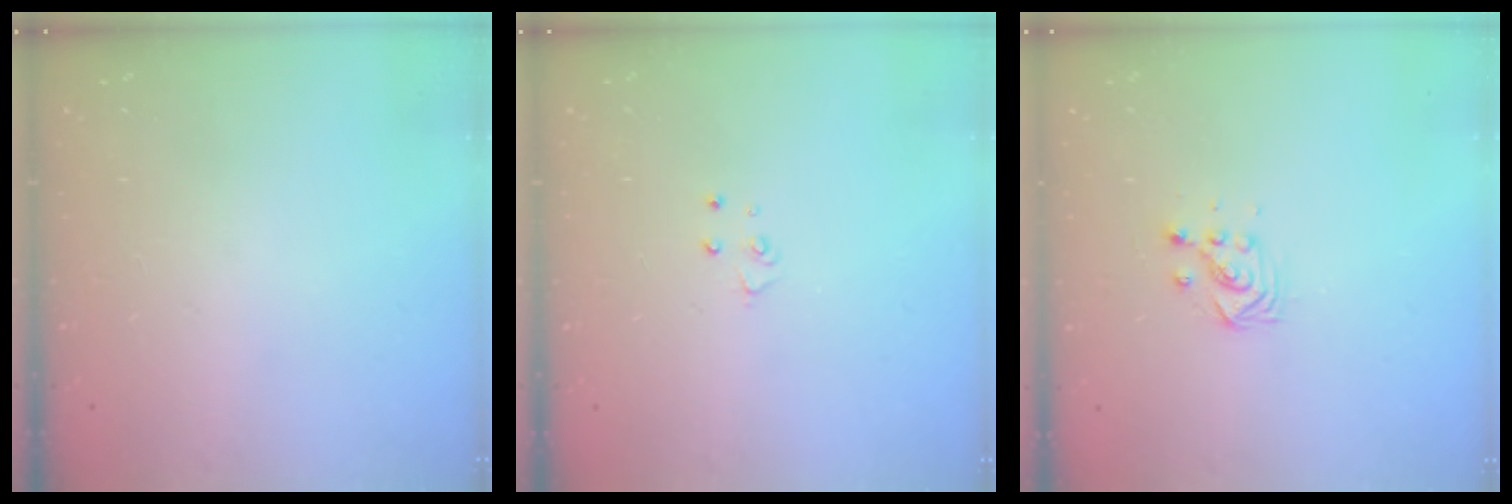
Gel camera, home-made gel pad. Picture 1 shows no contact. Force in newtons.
{"total": 3.2, "press": 3.2, "slide": 0.3}
{"total": 3.6, "press": 3.6, "slide": 0.4}